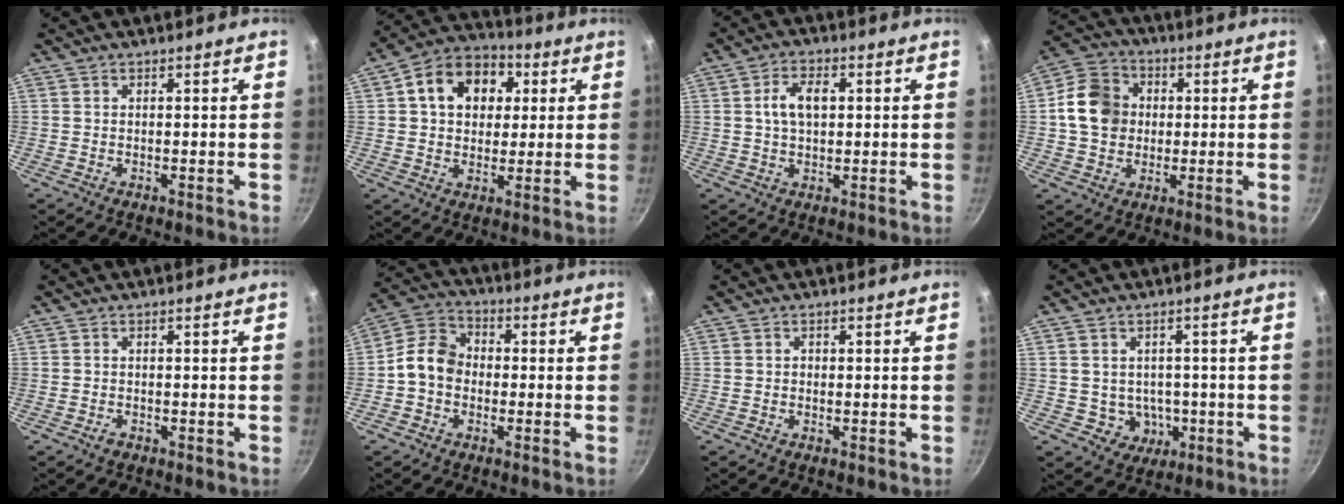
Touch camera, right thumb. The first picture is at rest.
{"total": 13.9, "force": [3.7, 10.6, 8.2], "torque": [-0.106, 0.019, 0.043]}
{"total": 6.6, "force": [1.0, 4.1, 5.1], "torque": [-0.076, 0.011, 0.015]}
{"total": 11.5, "force": [0.8, 9.7, 6.1], "torque": [-0.084, 0.014, 0.000]}
{"total": 1.2, "force": [-0.7, 0.7, 0.5], "torque": [-0.010, 0.004, -0.013]}
{"total": 8.3, "force": [-1.4, 6.7, 4.7], "torque": [-0.060, 0.029, -0.049]}
{"total": 0.7, "force": [-0.2, 0.6, 0.2], "torque": [-0.001, 0.002, -0.004]}
{"total": 5.7, "force": [-0.9, 5.3, 2.0], "torque": [-0.007, 0.019, 0.003]}